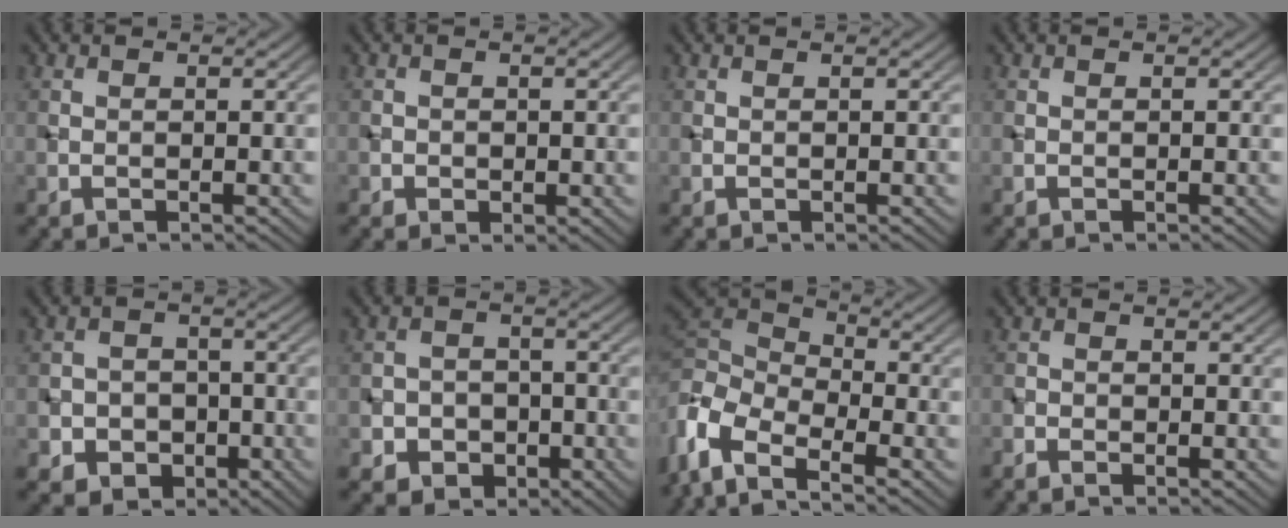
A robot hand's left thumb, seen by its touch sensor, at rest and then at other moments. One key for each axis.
{"total": 1.2, "fx": -0.3, "fy": 1.0, "fz": 0.6, "tx": -0.011, "ty": -0.006, "tz": -0.004}
{"total": 0.0}
{"total": 0.0}
{"total": 5.8, "fx": -2.4, "fy": 5.0, "fz": 1.6, "tx": -0.030, "ty": -0.004, "tz": -0.060}
{"total": 5.4, "fx": -2.5, "fy": 4.5, "fz": 1.6, "tx": -0.019, "ty": -0.001, "tz": -0.063}
{"total": 8.8, "fx": -3.6, "fy": 4.4, "fz": 6.6, "tx": -0.159, "ty": 0.000, "tz": -0.086}
{"total": 1.4, "fx": -1.2, "fy": 0.6, "fz": 0.5, "tx": -0.011, "ty": -0.003, "tz": -0.026}